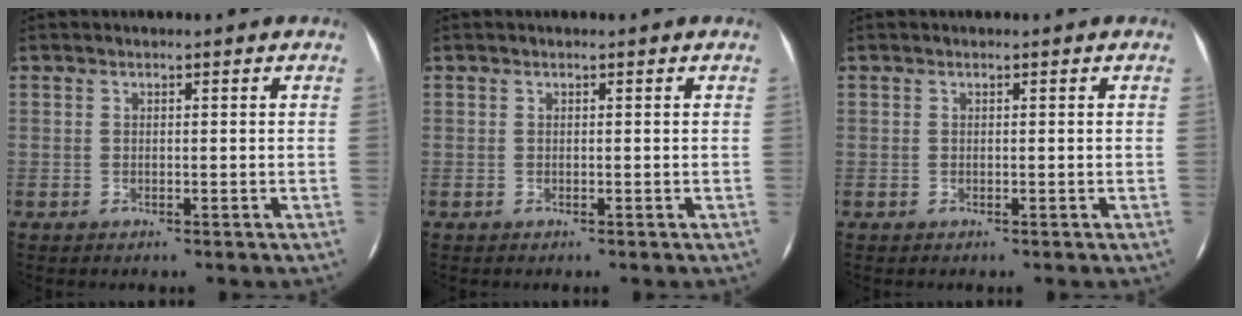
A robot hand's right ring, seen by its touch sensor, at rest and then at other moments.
{"total": 0.0}
{"total": 0.0}